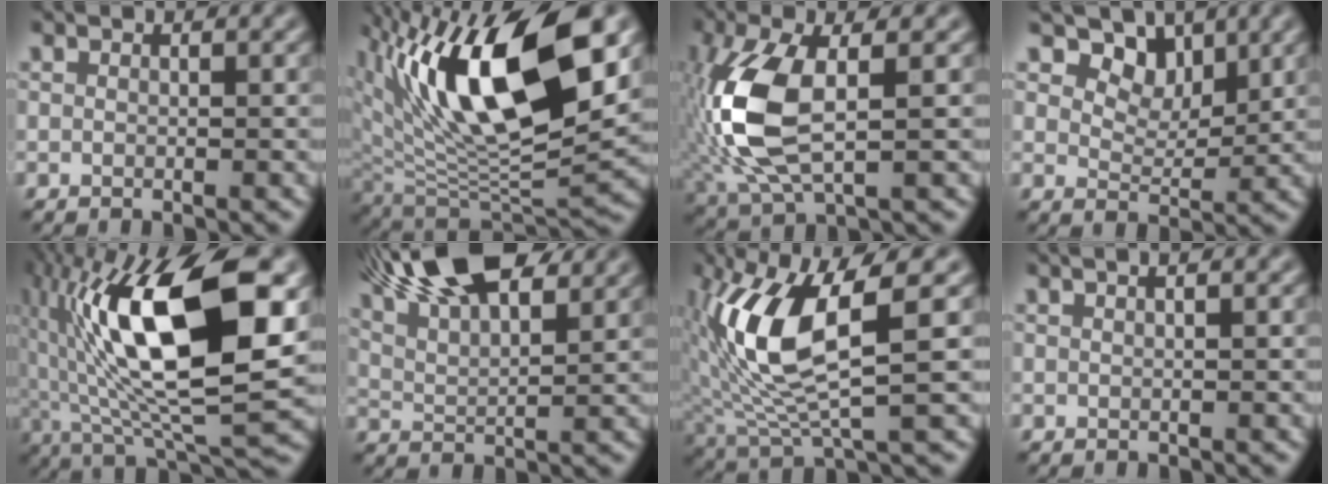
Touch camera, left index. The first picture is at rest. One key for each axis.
{"total": 14.2, "fx": 5.6, "fy": 5.8, "fz": 11.7, "tx": -0.190, "ty": -0.001, "tz": 0.100}
{"total": 9.4, "fx": 0.1, "fy": 4.2, "fz": 8.4, "tx": -0.201, "ty": 0.005, "tz": 0.001}
{"total": 4.5, "fx": 3.0, "fy": 2.7, "fz": 2.0, "tx": -0.039, "ty": -0.022, "tz": 0.053}
{"total": 16.1, "fx": 3.2, "fy": 5.3, "fz": 14.8, "tx": -0.249, "ty": 0.005, "tz": 0.046}
{"total": 13.3, "fx": 8.9, "fy": 4.8, "fz": 8.6, "tx": -0.152, "ty": 0.047, "tz": 0.111}
{"total": 9.4, "fx": 1.7, "fy": 2.9, "fz": 8.8, "tx": -0.194, "ty": -0.004, "tz": 0.035}
{"total": 2.0, "fx": 1.1, "fy": 0.9, "fz": 1.4, "tx": -0.007, "ty": -0.001, "tz": -0.003}